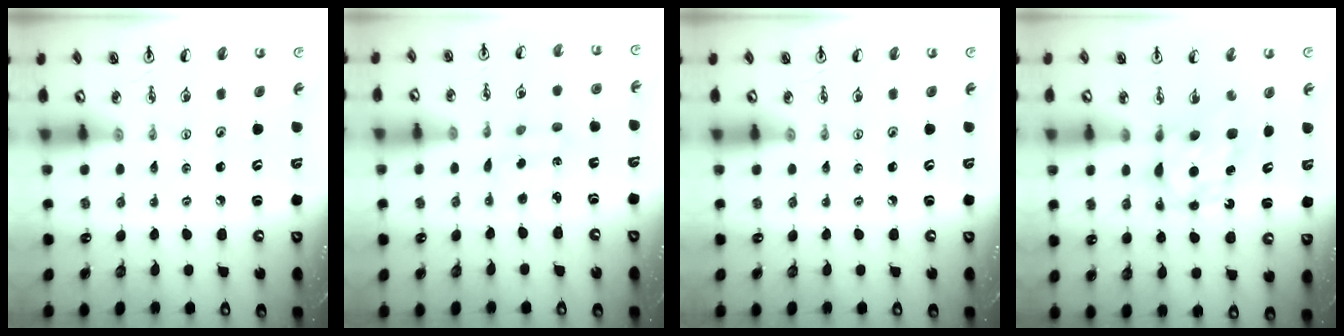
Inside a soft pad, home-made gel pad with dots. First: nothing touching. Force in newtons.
{"total": 2.4, "press": 2.3, "slide": 0.6}
{"total": 0.0}
{"total": 6.7, "press": 6.6, "slide": 0.4}